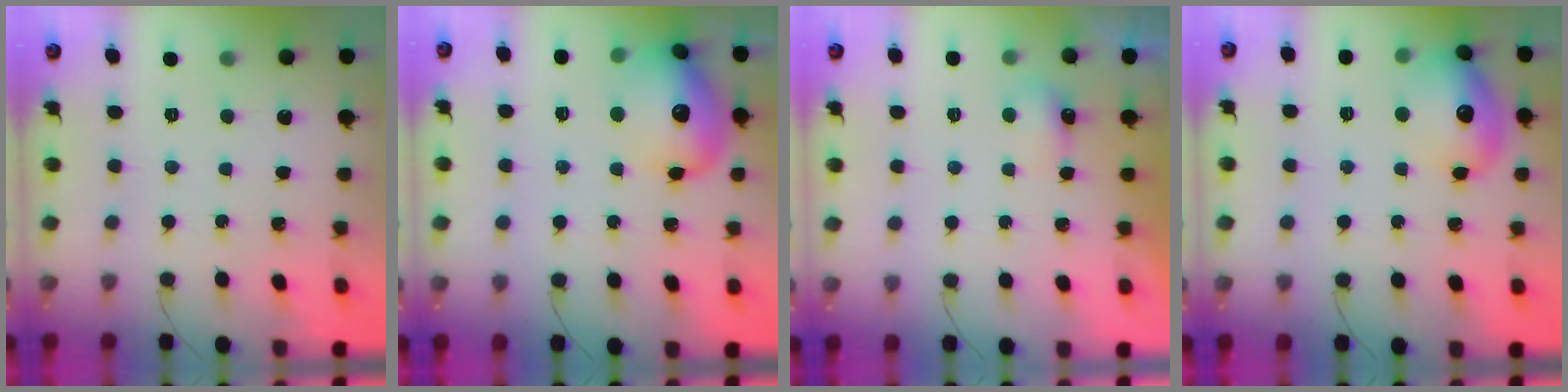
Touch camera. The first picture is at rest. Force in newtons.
{"total": 15.7, "press": 15.6, "slide": 1.7}
{"total": 4.0, "press": 3.9, "slide": 0.7}
{"total": 14.6, "press": 14.5, "slide": 1.3}